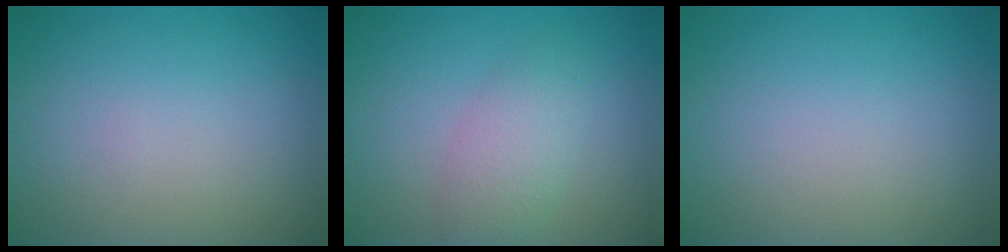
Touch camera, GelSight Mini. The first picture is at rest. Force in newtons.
{"total": 2.9, "press": 2.9, "slide": 0.1}
{"total": 0.0}